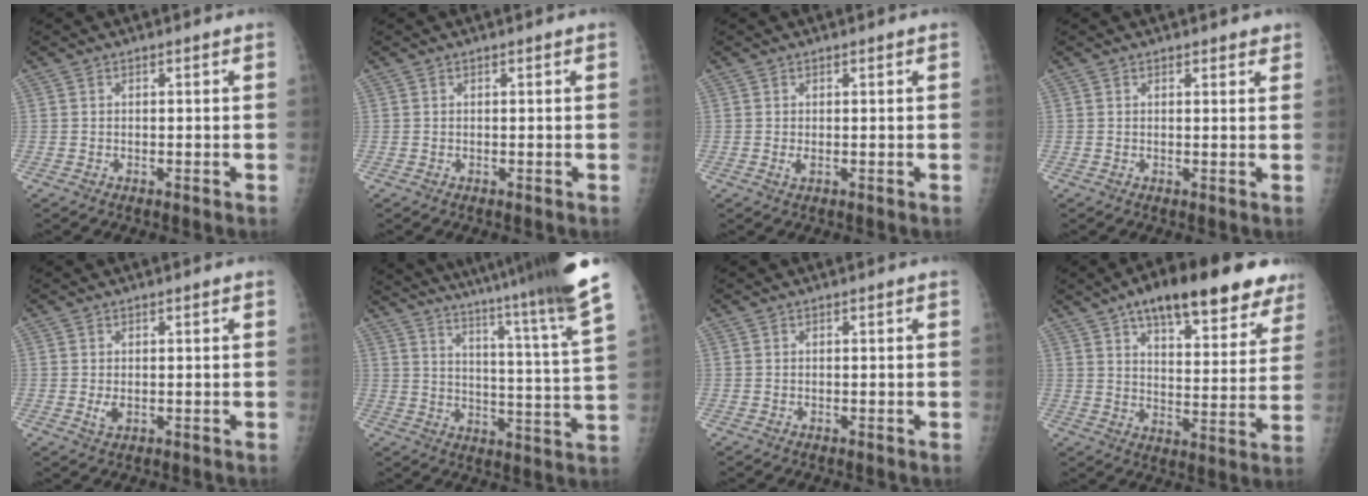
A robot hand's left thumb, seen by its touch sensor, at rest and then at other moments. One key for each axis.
{"total": 0.0}
{"total": 1.4, "fx": 0.2, "fy": 0.6, "fz": 1.3, "tx": -0.024, "ty": 0.003, "tz": 0.006}
{"total": 1.8, "fx": 1.5, "fy": 0.8, "fz": 0.8, "tx": 0.005, "ty": -0.007, "tz": 0.013}
{"total": 2.2, "fx": 0.3, "fy": 1.2, "fz": 1.9, "tx": -0.029, "ty": -0.004, "tz": 0.009}
{"total": 26.1, "fx": 21.4, "fy": -0.2, "fz": 14.9, "tx": -0.216, "ty": -0.129, "tz": 0.294}
{"total": 0.0}
{"total": 23.1, "fx": 15.3, "fy": 8.8, "fz": 14.8, "tx": -0.170, "ty": -0.035, "tz": 0.213}